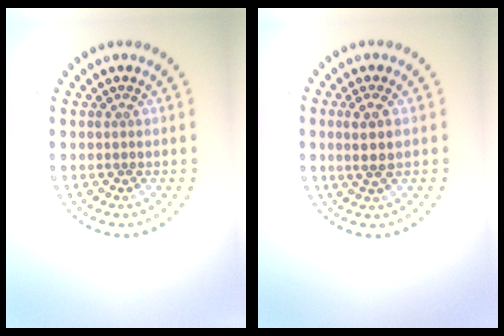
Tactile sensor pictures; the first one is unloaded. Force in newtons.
{"total": 2.3, "press": 2.1, "slide": 1.0}